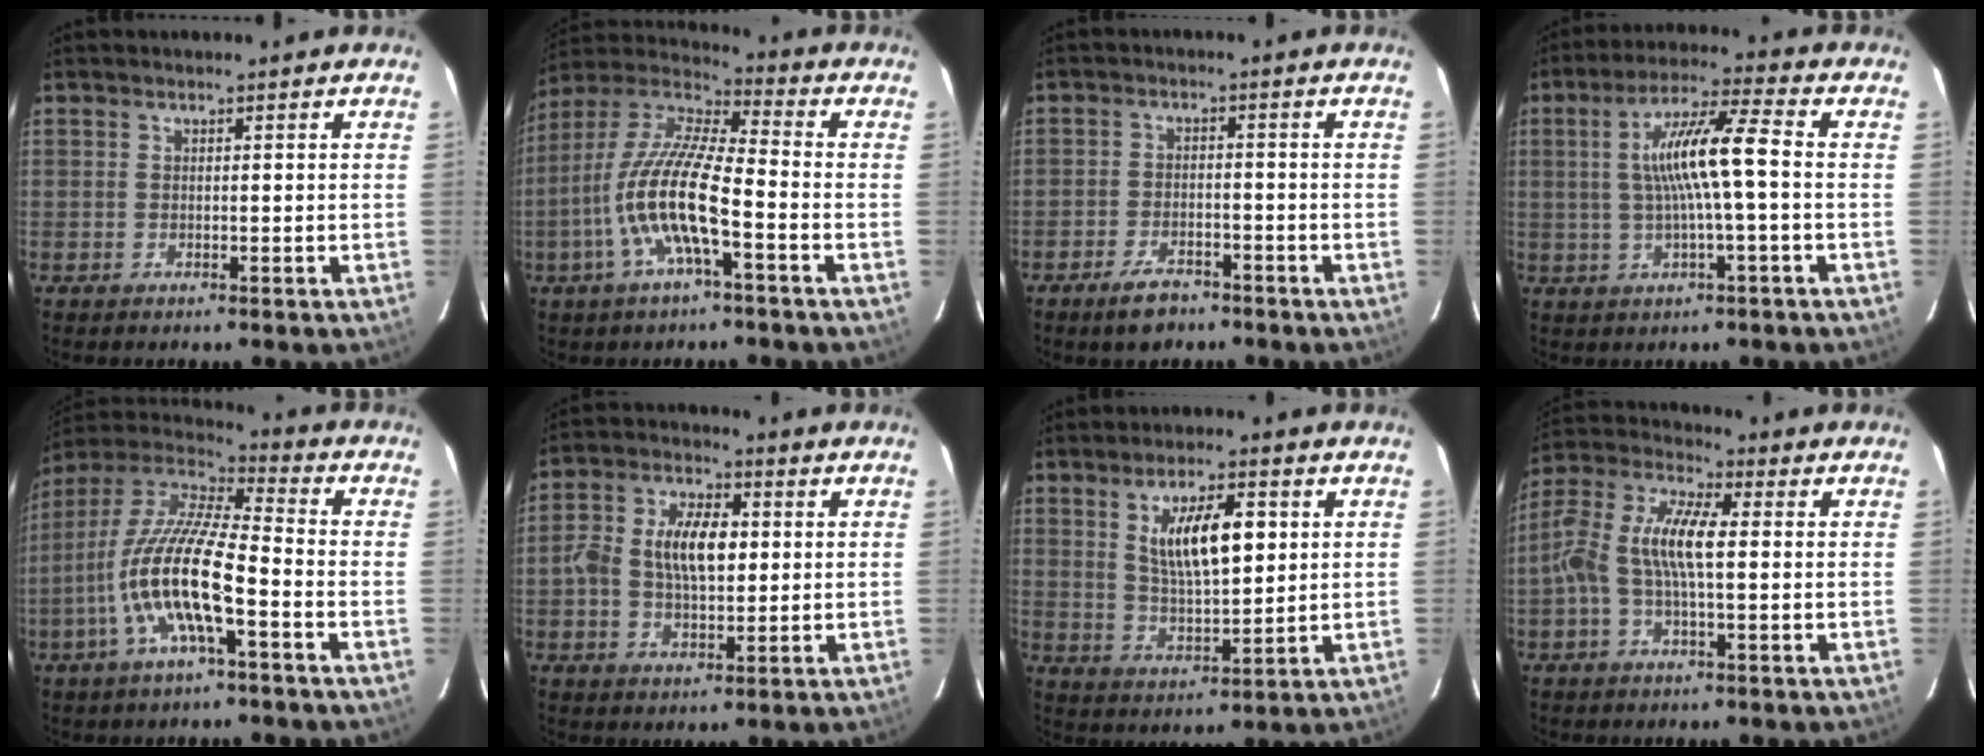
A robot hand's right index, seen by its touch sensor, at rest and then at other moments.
{"total": 14.9, "force": [-4.9, 3.0, 13.8], "torque": [-0.275, -0.004, -0.102]}
{"total": 5.6, "force": [-4.2, 2.6, 2.7], "torque": [-0.069, 0.002, -0.068]}
{"total": 10.2, "force": [-0.1, 0.4, 10.2], "torque": [-0.187, 0.015, 0.002]}
{"total": 16.5, "force": [-5.6, 3.4, 15.1], "torque": [-0.292, -0.012, -0.112]}
{"total": 9.9, "force": [0.7, 5.4, 8.2], "torque": [-0.160, 0.019, 0.010]}
{"total": 10.9, "force": [3.2, 3.7, 9.8], "torque": [-0.171, 0.002, 0.064]}
{"total": 11.4, "force": [-0.2, 3.7, 10.8], "torque": [-0.229, 0.017, -0.011]}